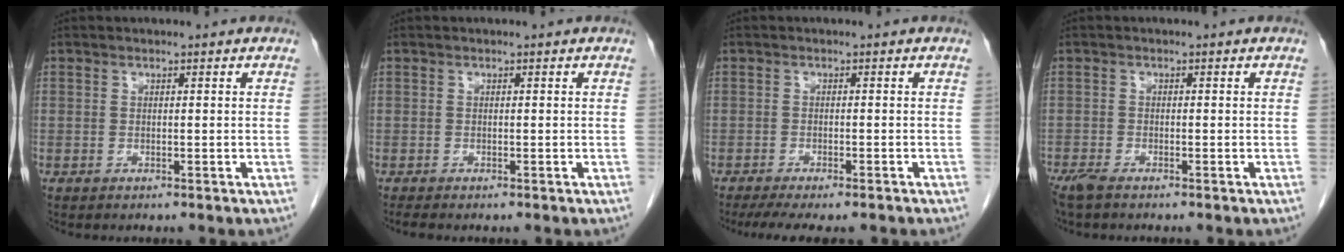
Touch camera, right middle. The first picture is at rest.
{"total": 0.8, "force": [-0.7, 0.1, 0.4], "torque": [-0.006, -0.002, -0.011]}
{"total": 8.9, "force": [-7.4, 1.8, 4.6], "torque": [-0.062, -0.010, -0.107]}
{"total": 2.5, "force": [-2.0, 0.4, 1.4], "torque": [-0.034, -0.008, -0.040]}